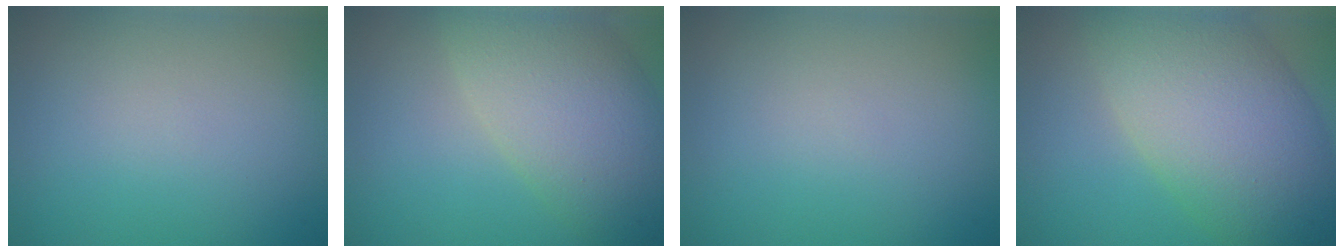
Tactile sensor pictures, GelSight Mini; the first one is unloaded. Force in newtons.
{"total": 8.6, "press": 8.6, "slide": 0.4}
{"total": 0.0}
{"total": 10.9, "press": 10.9, "slide": 0.9}